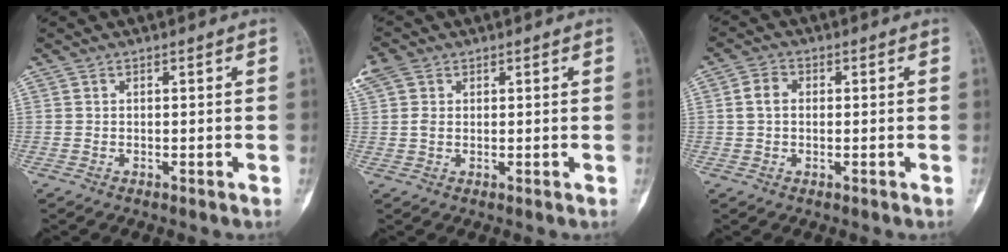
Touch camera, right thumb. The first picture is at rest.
{"total": 4.4, "force": [1.8, 3.2, 2.4], "torque": [-0.058, 0.013, 0.039]}
{"total": 3.6, "force": [0.2, 2.7, 2.4], "torque": [-0.045, 0.008, -0.003]}